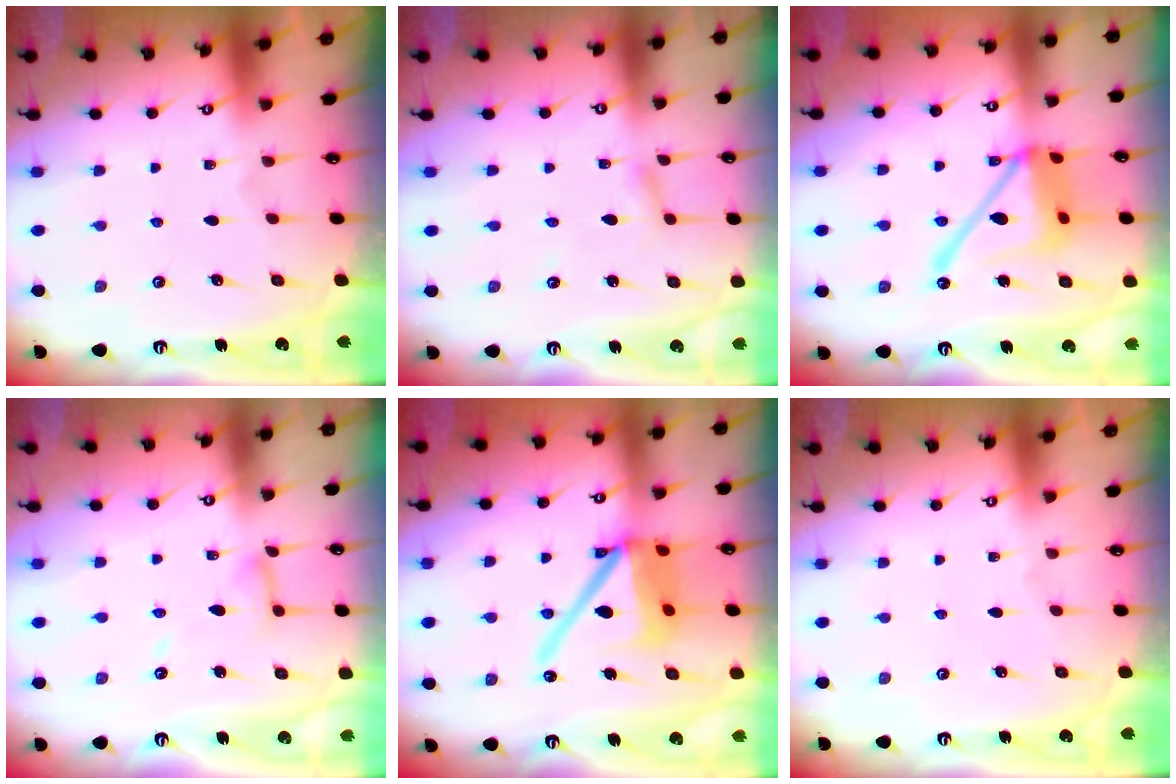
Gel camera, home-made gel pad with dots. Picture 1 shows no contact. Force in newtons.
{"total": 2.4, "press": 2.4, "slide": 0.2}
{"total": 17.6, "press": 17.5, "slide": 1.7}
{"total": 7.0, "press": 7.0, "slide": 0.6}
{"total": 16.3, "press": 16.2, "slide": 1.9}
{"total": 0.0}